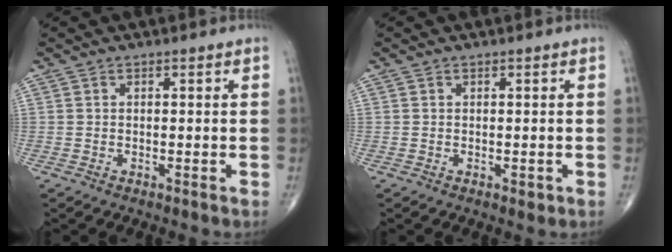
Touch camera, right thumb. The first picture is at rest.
{"total": 0.9, "force": [-0.1, 0.6, 0.6], "torque": [-0.005, -0.002, -0.001]}